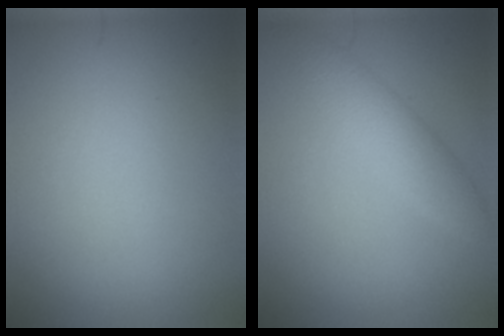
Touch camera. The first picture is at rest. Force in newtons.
{"total": 2.4, "press": 2.4, "slide": 0.2}